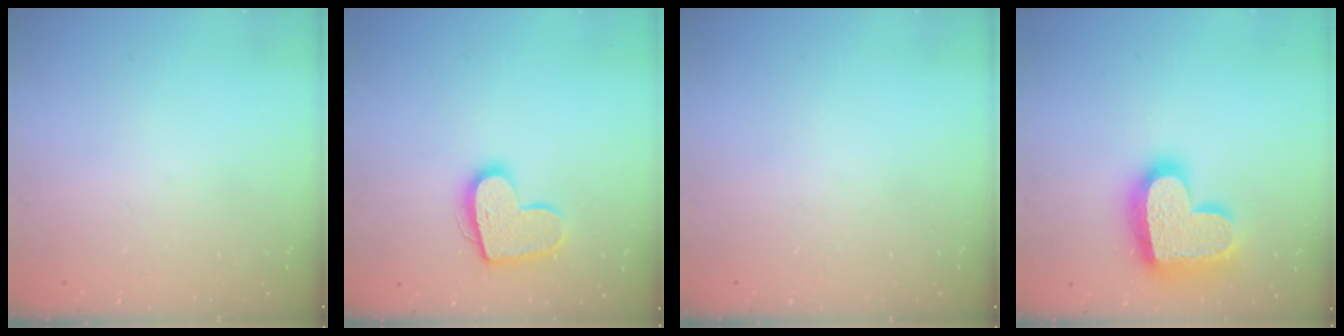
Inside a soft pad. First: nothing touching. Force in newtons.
{"total": 14.5, "press": 14.5, "slide": 0.9}
{"total": 0.0}
{"total": 20.8, "press": 20.7, "slide": 1.5}